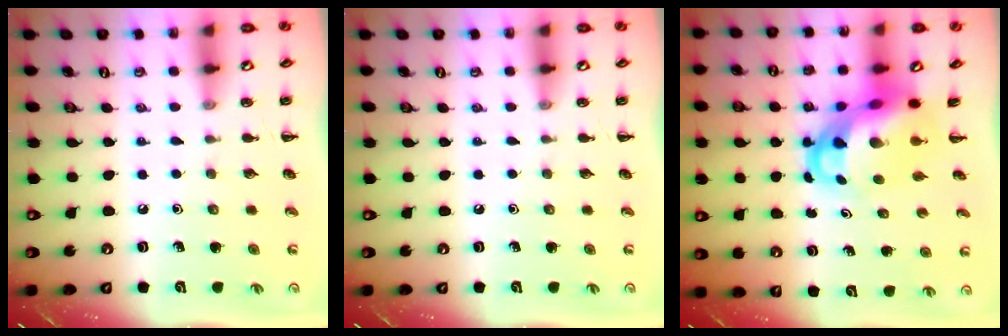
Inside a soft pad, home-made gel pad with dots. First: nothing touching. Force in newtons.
{"total": 0.0}
{"total": 8.1, "press": 7.7, "slide": 2.3}